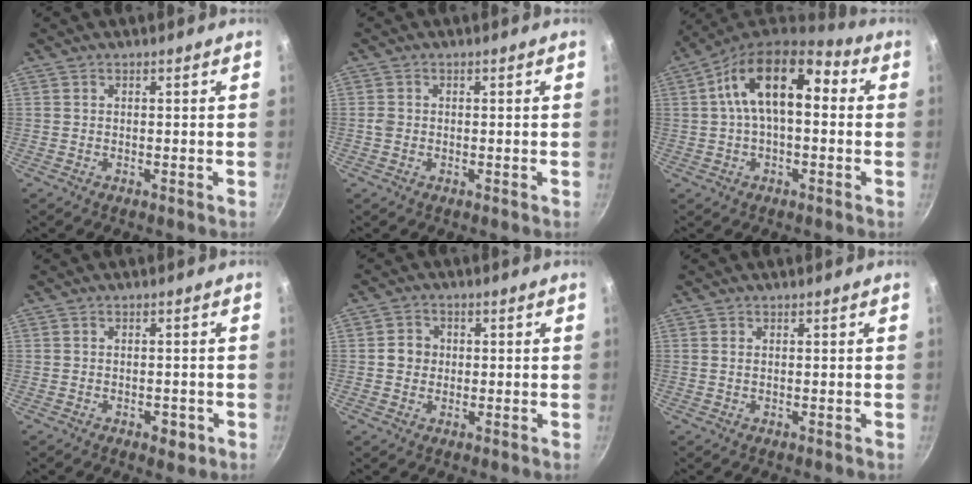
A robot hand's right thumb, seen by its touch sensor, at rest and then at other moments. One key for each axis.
{"total": 1.3, "fx": -0.1, "fy": 1.1, "fz": 0.7, "tx": -0.013, "ty": 0.002, "tz": -0.003}
{"total": 16.0, "fx": 2.6, "fy": 8.4, "fz": 13.4, "tx": -0.212, "ty": 0.043, "tz": 0.032}
{"total": 2.6, "fx": -1.2, "fy": 1.5, "fz": 1.8, "tx": -0.016, "ty": 0.005, "tz": -0.013}
{"total": 3.9, "fx": 0.1, "fy": 3.5, "fz": 1.6, "tx": -0.010, "ty": 0.008, "tz": -0.002}
{"total": 0.7, "fx": 0.2, "fy": 0.4, "fz": 0.5, "tx": -0.015, "ty": 0.001, "tz": 0.006}